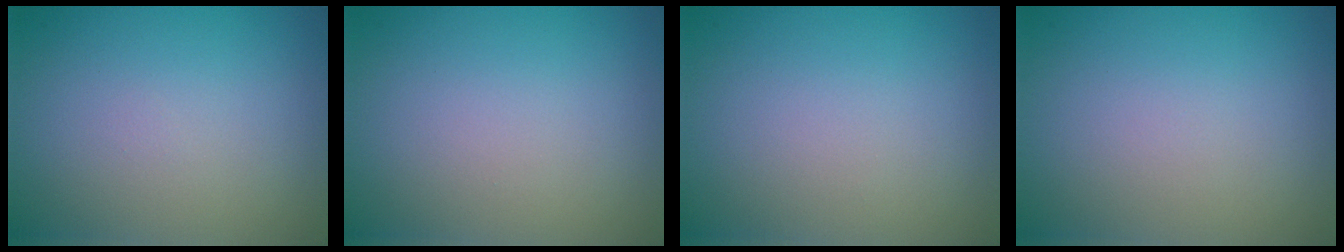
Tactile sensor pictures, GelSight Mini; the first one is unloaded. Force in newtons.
{"total": 0.0}
{"total": 0.0}
{"total": 0.0}